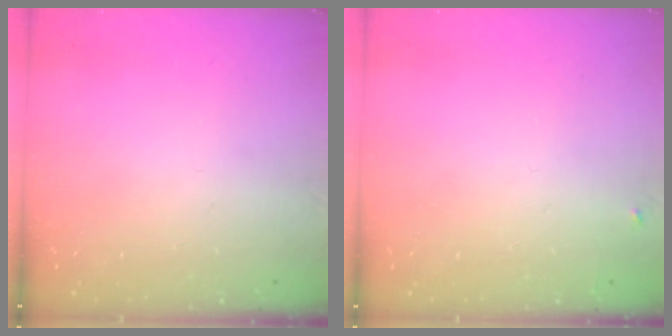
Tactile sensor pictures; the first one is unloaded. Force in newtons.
{"total": 3.9, "press": 3.9, "slide": 0.5}